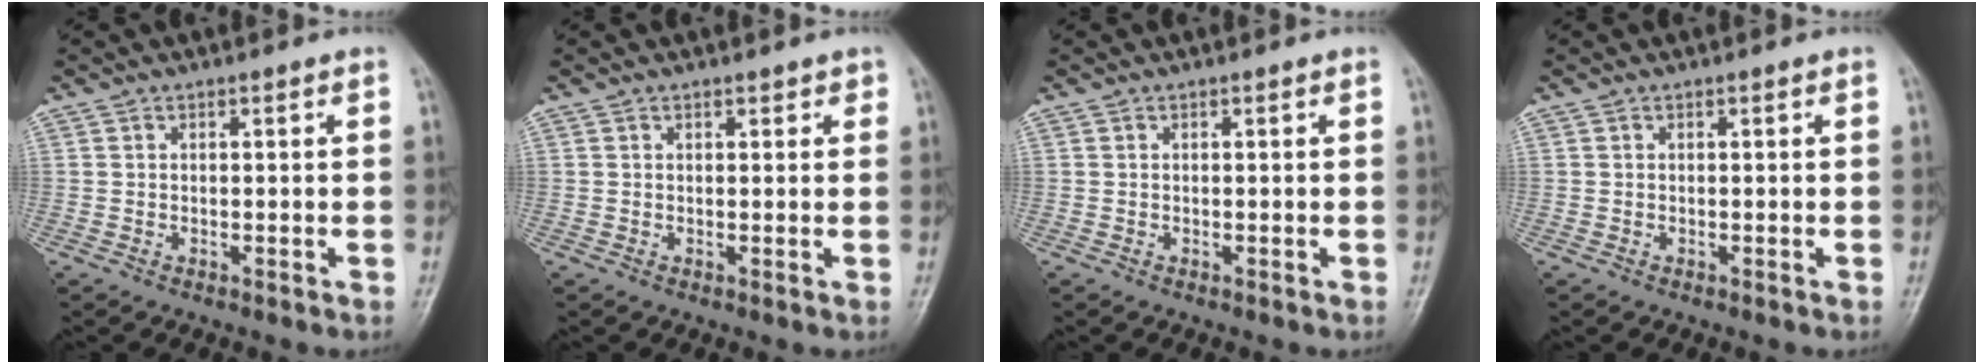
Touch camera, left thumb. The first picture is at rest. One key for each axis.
{"total": 1.2, "fx": 0.9, "fy": 0.7, "fz": 0.5, "tx": 0.005, "ty": -0.003, "tz": 0.007}
{"total": 0.0}
{"total": 0.0}